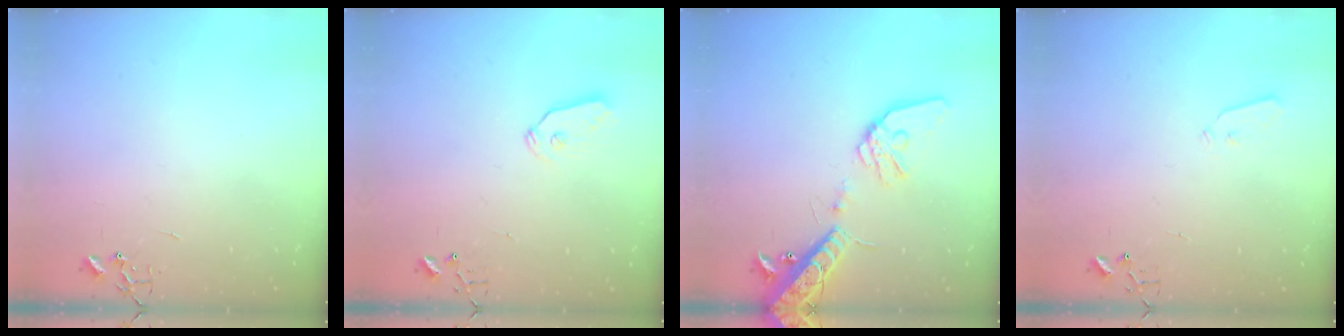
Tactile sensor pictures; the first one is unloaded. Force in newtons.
{"total": 6.3, "press": 6.3, "slide": 0.1}
{"total": 18.9, "press": 18.6, "slide": 3.4}
{"total": 3.6, "press": 3.6, "slide": 0.6}